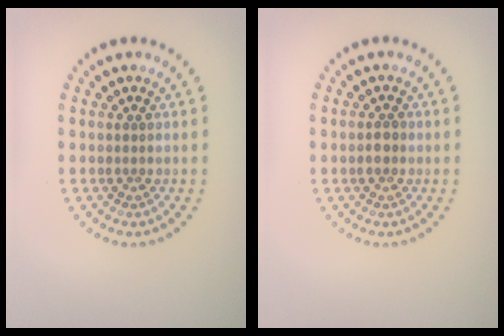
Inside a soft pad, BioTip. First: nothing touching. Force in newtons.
{"total": 1.2, "press": 1.2, "slide": 0.3}